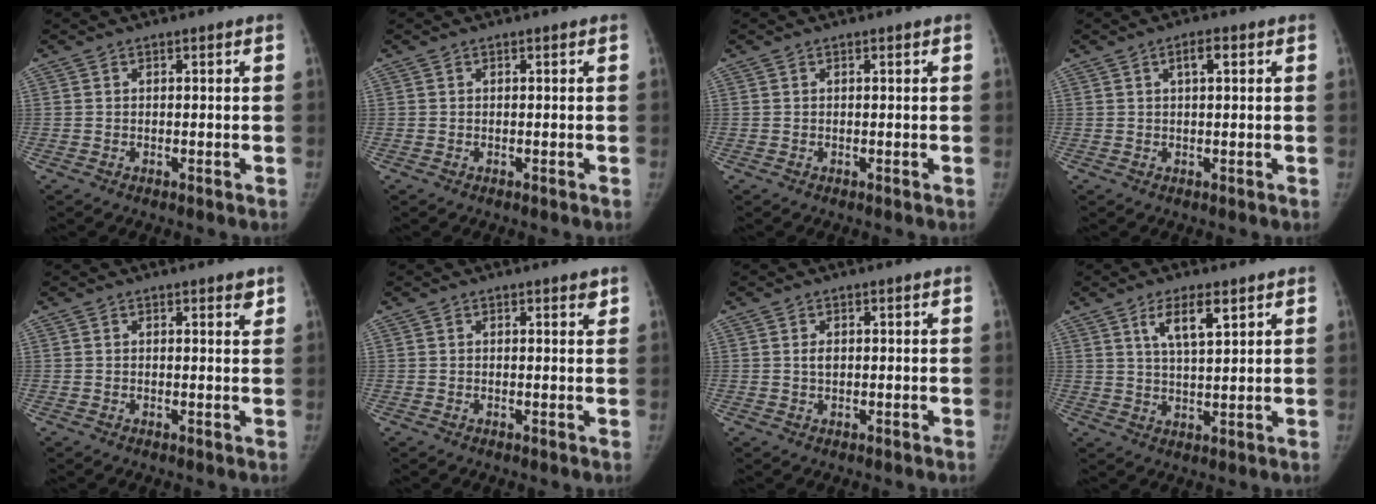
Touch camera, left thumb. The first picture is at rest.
{"total": 0.0}
{"total": 0.0}
{"total": 2.6, "force": [1.0, 0.8, 2.3], "torque": [-0.038, 0.007, 0.016]}
{"total": 1.5, "force": [1.1, 0.5, 1.0], "torque": [-0.008, -0.006, 0.013]}
{"total": 1.2, "force": [0.9, 0.4, 0.7], "torque": [-0.006, -0.005, 0.010]}
{"total": 1.4, "force": [0.3, 0.9, 1.1], "torque": [-0.014, 0.001, 0.006]}
{"total": 6.6, "force": [3.6, 2.0, 5.1], "torque": [-0.082, -0.021, 0.066]}